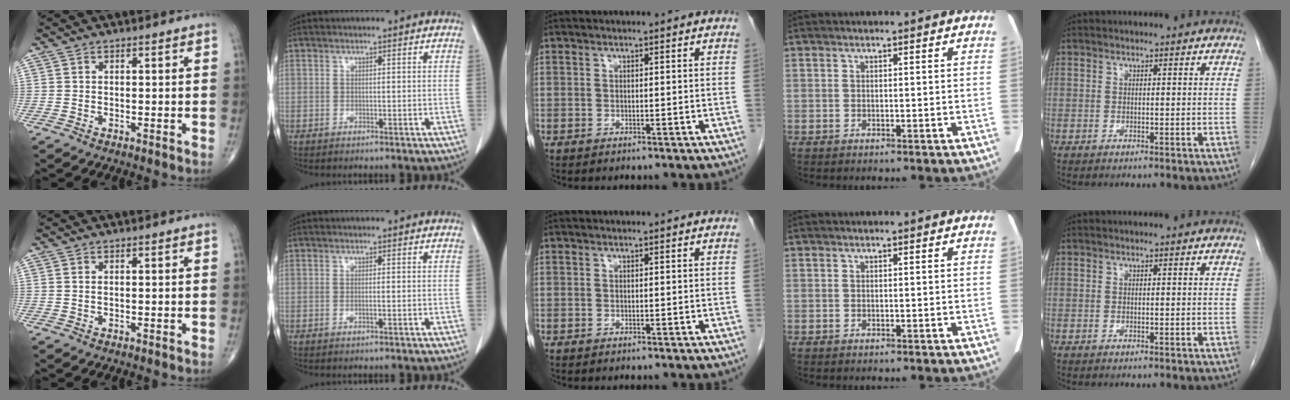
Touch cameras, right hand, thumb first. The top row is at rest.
{"thumb": {"total": 0.6, "force": [0.2, 0.3, 0.4], "torque": [-0.011, 0.002, 0.006]}, "index": {"total": 0.8, "force": [-0.2, 0.0, 0.7], "torque": [-0.016, -0.001, -0.003]}}